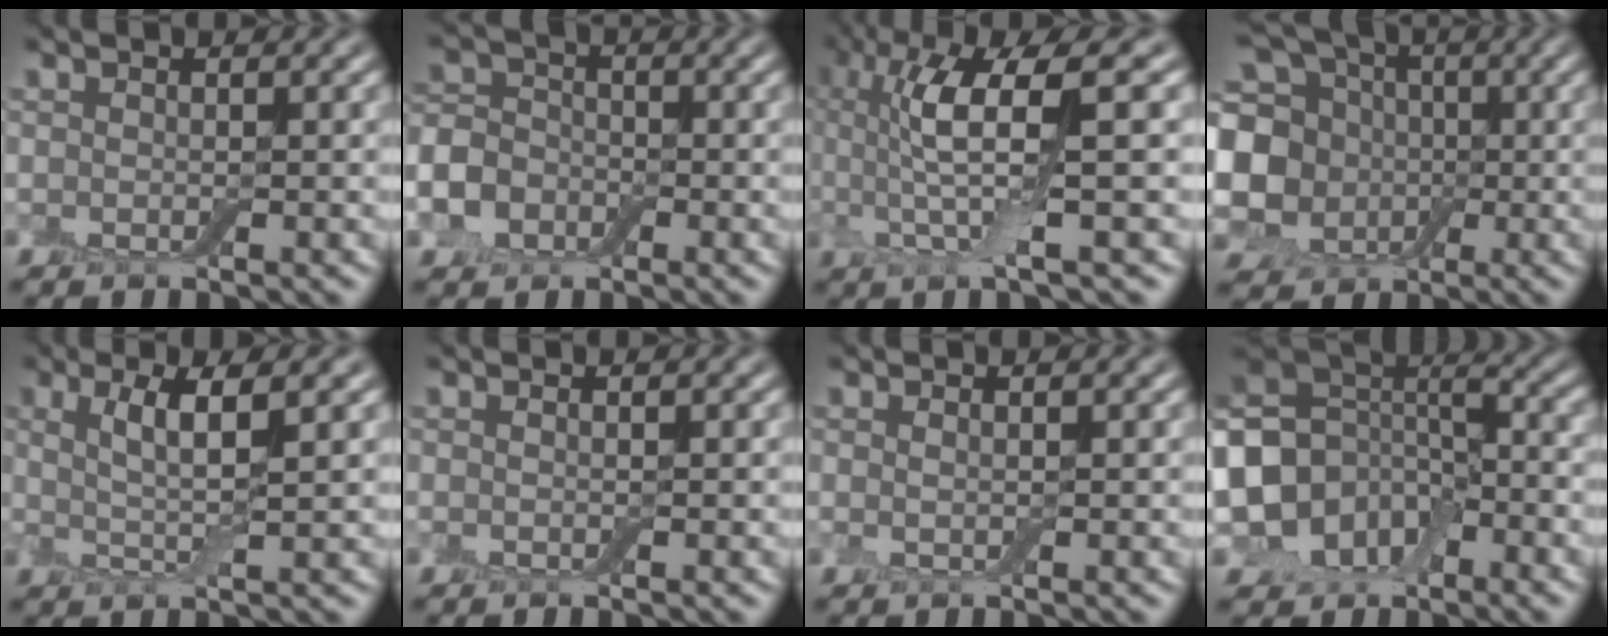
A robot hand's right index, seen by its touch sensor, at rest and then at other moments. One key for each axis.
{"total": 7.3, "fx": -3.3, "fy": 6.0, "fz": 2.7, "tx": -0.059, "ty": -0.015, "tz": -0.089}
{"total": 8.6, "fx": 1.4, "fy": 2.0, "fz": 8.3, "tx": -0.160, "ty": 0.006, "tz": 0.023}
{"total": 12.2, "fx": 0.7, "fy": 10.4, "fz": 6.2, "tx": -0.157, "ty": 0.001, "tz": -0.007}
{"total": 4.2, "fx": 1.0, "fy": 0.7, "fz": 4.0, "tx": -0.081, "ty": -0.005, "tz": 0.019}
{"total": 0.0}
{"total": 0.6, "fx": 0.3, "fy": 0.0, "fz": 0.6, "tx": -0.016, "ty": -0.003, "tz": 0.005}
{"total": 10.1, "fx": -3.9, "fy": 7.3, "fz": 5.8, "tx": -0.120, "ty": -0.002, "tz": -0.090}